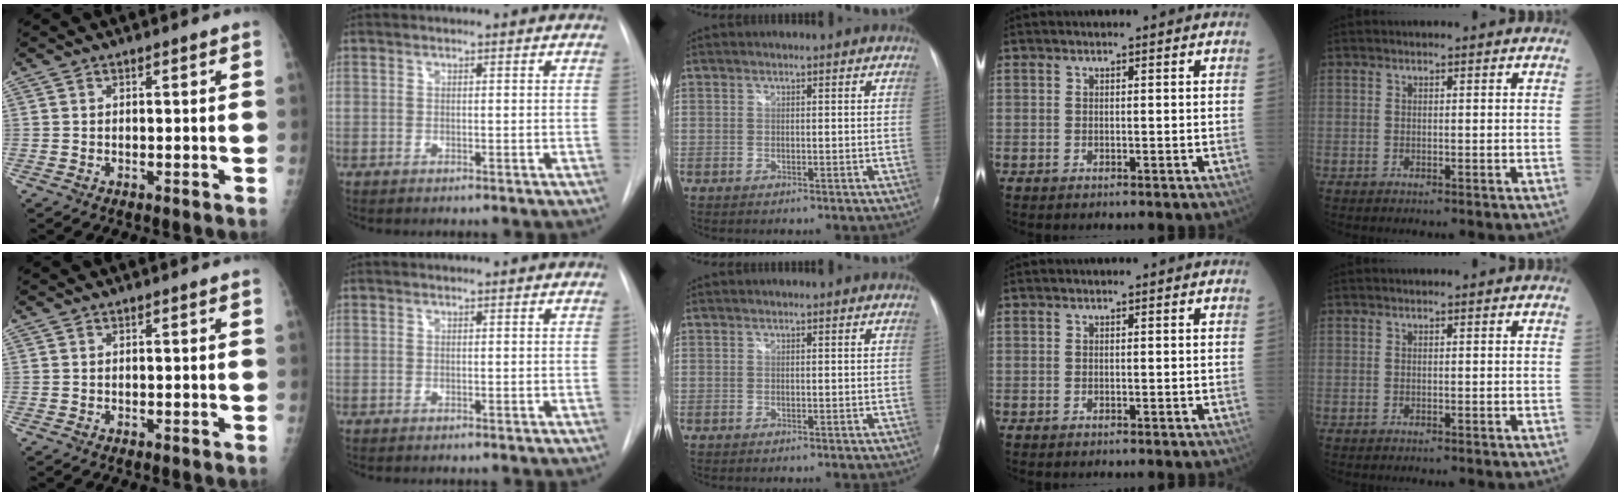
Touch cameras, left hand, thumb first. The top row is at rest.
{}